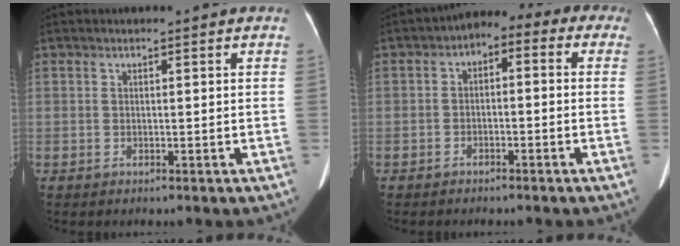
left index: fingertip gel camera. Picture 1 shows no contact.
{"total": 6.5, "force": [-0.1, 4.3, 4.9], "torque": [-0.052, 0.050, -0.013]}